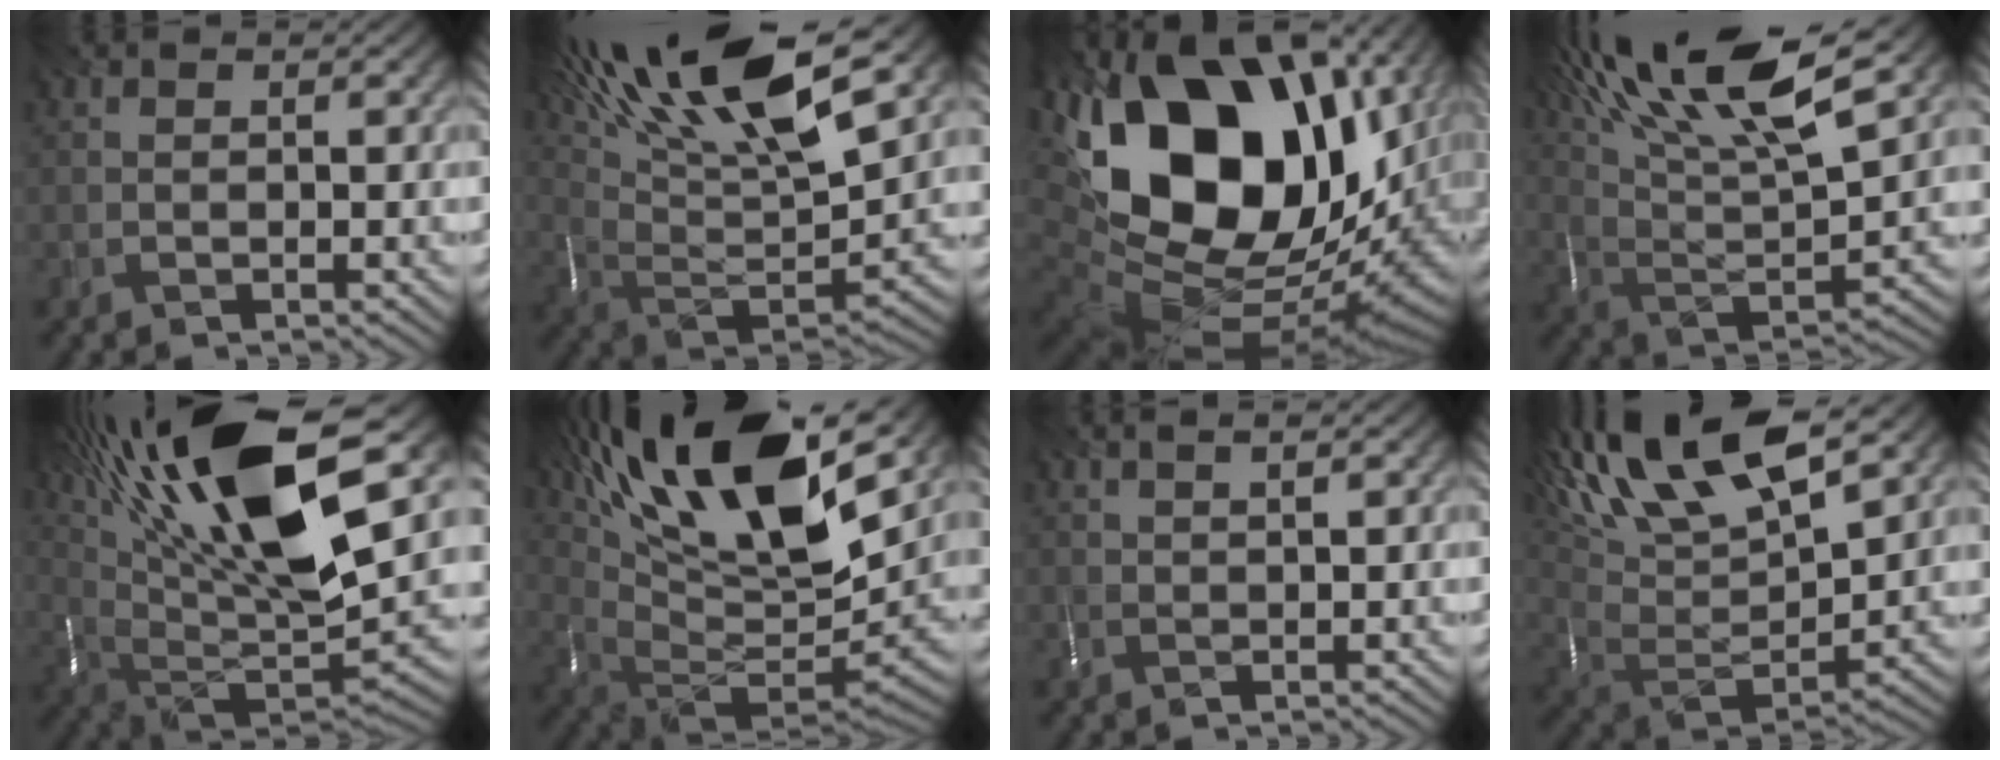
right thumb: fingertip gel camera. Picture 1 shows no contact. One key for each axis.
{"total": 17.4, "fx": 8.7, "fy": 5.7, "fz": 14.0, "tx": -0.293, "ty": 0.024, "tz": 0.149}
{"total": 22.1, "fx": 3.8, "fy": 14.9, "fz": 15.9, "tx": -0.332, "ty": -0.035, "tz": 0.106}
{"total": 16.8, "fx": 9.7, "fy": 5.1, "fz": 12.7, "tx": -0.264, "ty": 0.018, "tz": 0.163}
{"total": 19.8, "fx": 8.5, "fy": 7.1, "fz": 16.4, "tx": -0.309, "ty": 0.040, "tz": 0.138}
{"total": 19.2, "fx": 9.5, "fy": 7.5, "fz": 14.9, "tx": -0.277, "ty": 0.030, "tz": 0.160}
{"total": 1.6, "fx": 1.1, "fy": 0.0, "fz": 1.2, "tx": -0.021, "ty": 0.001, "tz": 0.025}
{"total": 18.0, "fx": 9.2, "fy": 7.1, "fz": 13.8, "tx": -0.291, "ty": 0.037, "tz": 0.142}